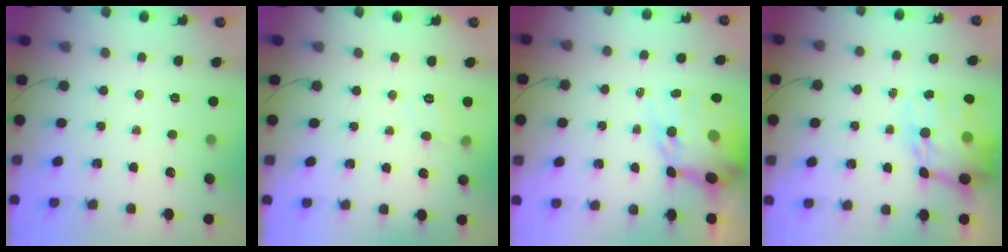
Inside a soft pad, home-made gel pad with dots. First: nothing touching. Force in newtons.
{"total": 4.7, "press": 4.4, "slide": 1.6}
{"total": 13.4, "press": 12.9, "slide": 3.6}
{"total": 15.1, "press": 14.7, "slide": 3.3}